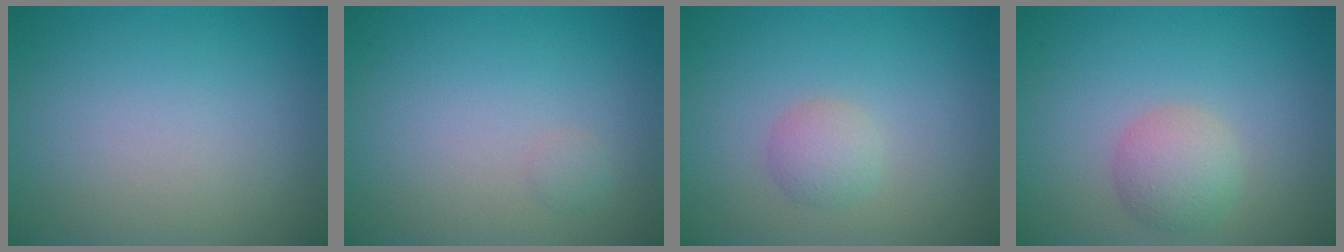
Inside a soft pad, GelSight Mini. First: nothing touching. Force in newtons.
{"total": 0.6, "press": 0.6, "slide": 0.0}
{"total": 1.8, "press": 1.8, "slide": 0.1}
{"total": 2.9, "press": 2.9, "slide": 0.1}